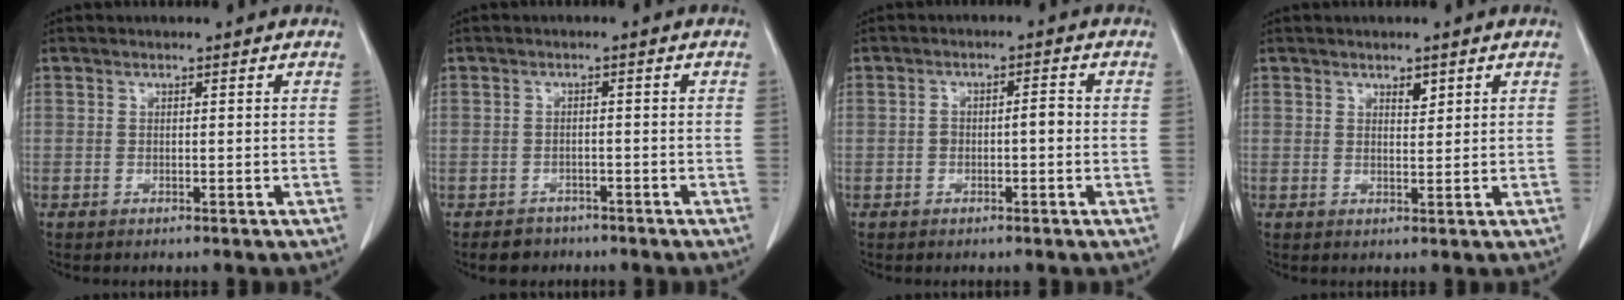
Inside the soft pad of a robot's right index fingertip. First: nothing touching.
{"total": 3.7, "force": [-2.6, 2.7, 0.4], "torque": [-0.010, 0.008, -0.036]}
{"total": 3.6, "force": [-0.5, 1.6, 3.2], "torque": [-0.060, 0.020, -0.006]}
{"total": 2.1, "force": [1.2, 1.0, 1.4], "torque": [-0.024, -0.003, 0.023]}